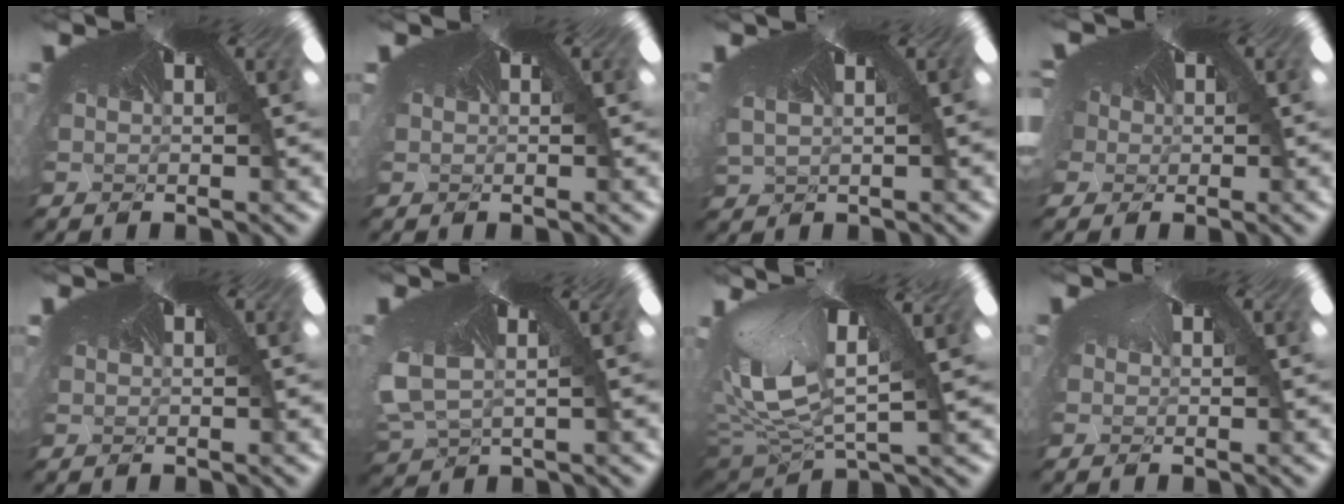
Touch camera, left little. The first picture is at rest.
{"total": 0.9, "force": [0.0, 0.5, 0.8], "torque": [-0.019, -0.001, 0.003]}
{"total": 0.9, "force": [-0.3, 0.7, 0.5], "torque": [-0.031, -0.018, 0.020]}
{"total": 3.9, "force": [0.5, 2.2, 3.2], "torque": [-0.076, 0.001, 0.022]}
{"total": 0.7, "force": [0.0, 0.3, 0.6], "torque": [-0.013, 0.001, 0.001]}
{"total": 3.0, "force": [-2.8, 0.6, -1.1], "torque": [-0.040, -0.047, -0.009]}
{"total": 4.4, "force": [-4.1, 1.7, 0.4], "torque": [-0.075, -0.081, -0.026]}
{"total": 0.8, "force": [-0.2, -0.2, -0.7], "torque": [0.010, -0.007, 0.002]}